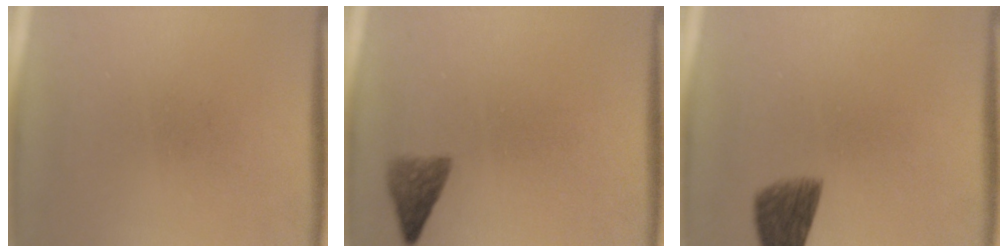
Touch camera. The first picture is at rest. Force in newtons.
{"total": 2.6}
{"total": 5.9}